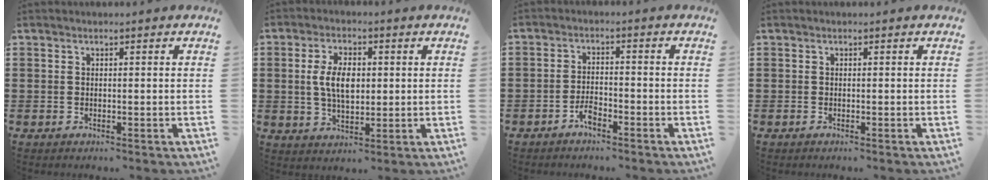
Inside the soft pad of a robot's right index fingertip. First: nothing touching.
{"total": 6.3, "force": [0.5, 3.4, 5.3], "torque": [-0.113, 0.003, 0.002]}
{"total": 2.4, "force": [-1.9, 0.7, 1.3], "torque": [-0.028, 0.002, -0.037]}
{"total": 0.0}